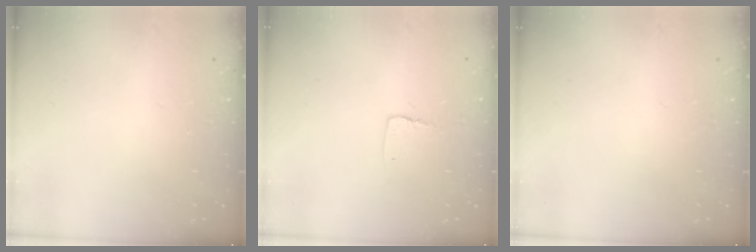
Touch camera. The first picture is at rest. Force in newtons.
{"total": 3.8, "press": 3.8, "slide": 0.4}
{"total": 0.0}